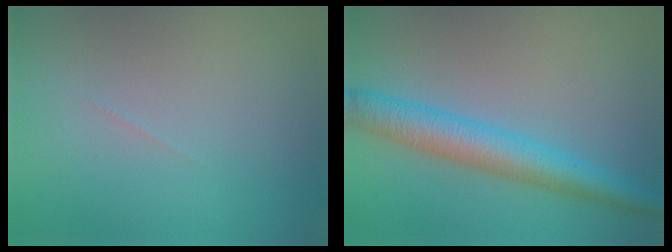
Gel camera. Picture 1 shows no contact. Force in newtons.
{"total": 5.0, "press": 5.0, "slide": 0.1}